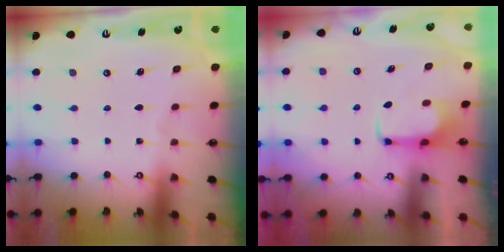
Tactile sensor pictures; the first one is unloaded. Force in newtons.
{"total": 2.1, "press": 2.1, "slide": 0.4}